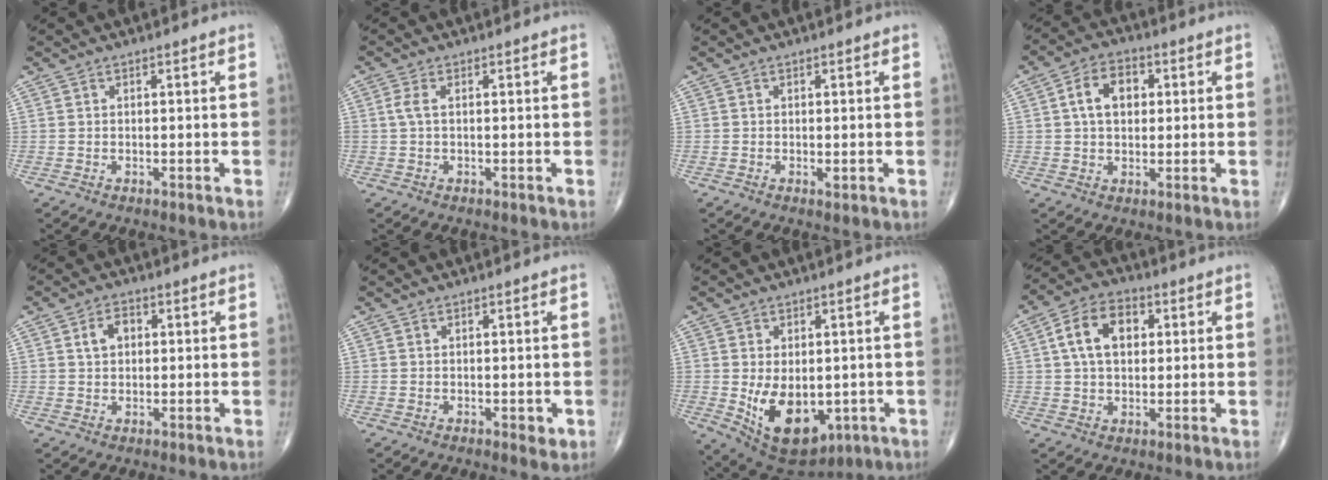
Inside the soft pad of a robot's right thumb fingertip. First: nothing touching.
{"total": 2.1, "force": [0.3, 1.0, 1.9], "torque": [-0.052, 0.005, 0.004]}
{"total": 0.6, "force": [-0.1, 0.3, 0.6], "torque": [-0.008, -0.003, -0.004]}
{"total": 8.1, "force": [1.6, 5.5, 5.7], "torque": [-0.079, 0.011, 0.022]}
{"total": 4.0, "force": [1.0, 2.9, 2.7], "torque": [-0.042, 0.008, 0.015]}
{"total": 2.0, "force": [-0.3, 0.9, 1.7], "torque": [-0.014, -0.004, -0.003]}
{"total": 13.2, "force": [-2.4, 8.2, 10.0], "torque": [-0.138, -0.013, -0.009]}
{"total": 10.5, "force": [2.4, 6.9, 7.6], "torque": [-0.119, 0.014, 0.037]}